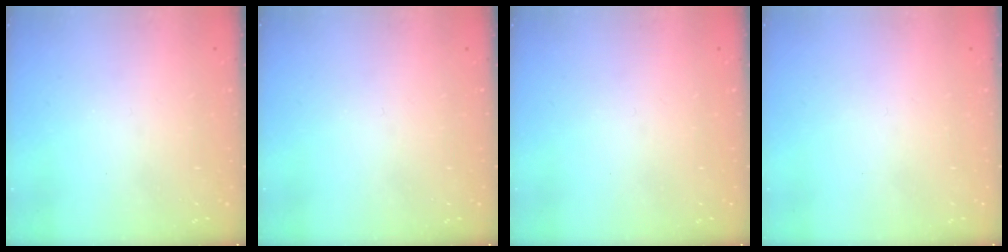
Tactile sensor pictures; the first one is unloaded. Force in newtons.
{"total": 0.0}
{"total": 0.0}
{"total": 1.7, "press": 1.7, "slide": 0.1}